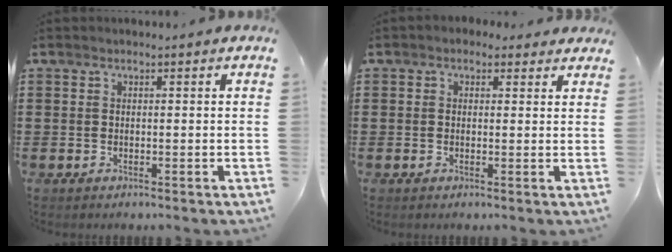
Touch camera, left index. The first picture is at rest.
{"total": 1.7, "force": [1.1, 1.3, 0.4], "torque": [-0.005, 0.006, 0.018]}